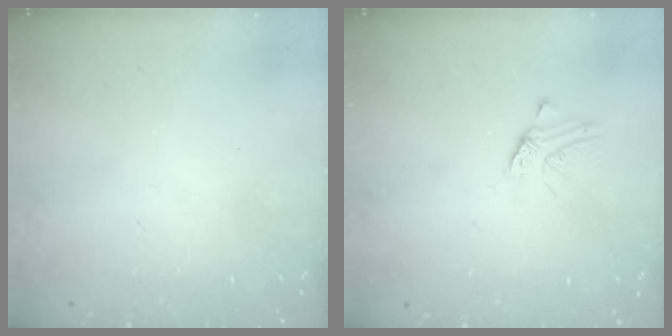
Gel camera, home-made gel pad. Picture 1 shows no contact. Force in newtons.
{"total": 1.5, "press": 1.5, "slide": 0.0}